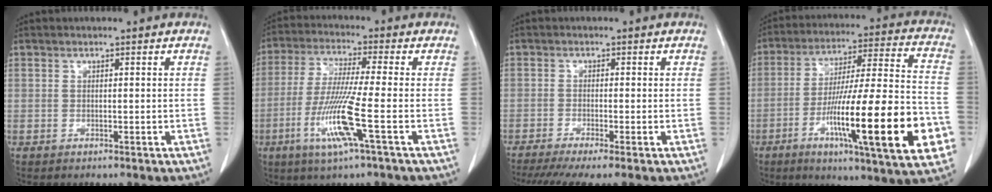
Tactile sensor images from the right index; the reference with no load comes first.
{"total": 10.6, "force": [-3.7, -0.8, 9.9], "torque": [-0.205, -0.022, -0.077]}
{"total": 7.5, "force": [-5.9, -0.2, 4.6], "torque": [-0.067, -0.012, -0.094]}
{"total": 25.4, "force": [-8.0, 1.9, 24.0], "torque": [-0.337, -0.016, -0.124]}